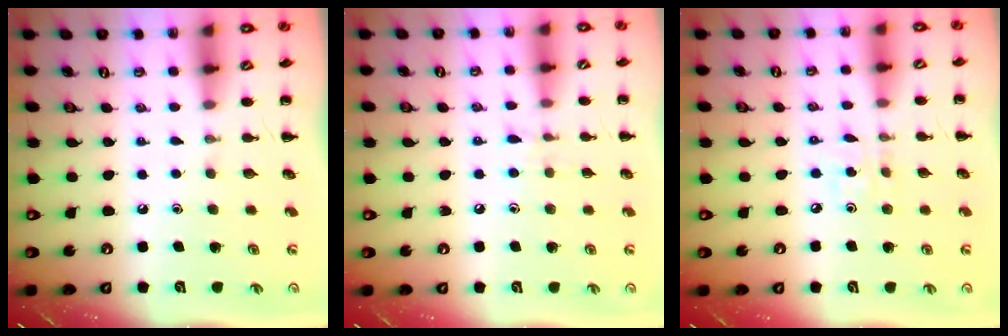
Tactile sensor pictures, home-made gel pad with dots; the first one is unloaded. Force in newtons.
{"total": 6.4, "press": 5.9, "slide": 2.3}
{"total": 2.8, "press": 2.7, "slide": 0.9}